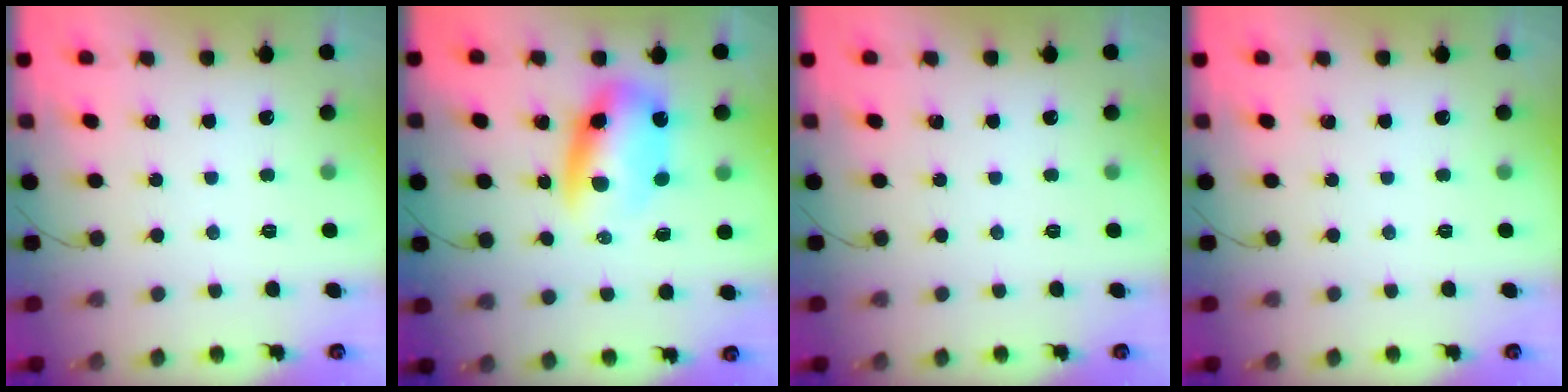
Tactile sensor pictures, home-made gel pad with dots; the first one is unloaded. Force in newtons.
{"total": 9.0, "press": 8.7, "slide": 2.5}
{"total": 0.0}
{"total": 0.0}